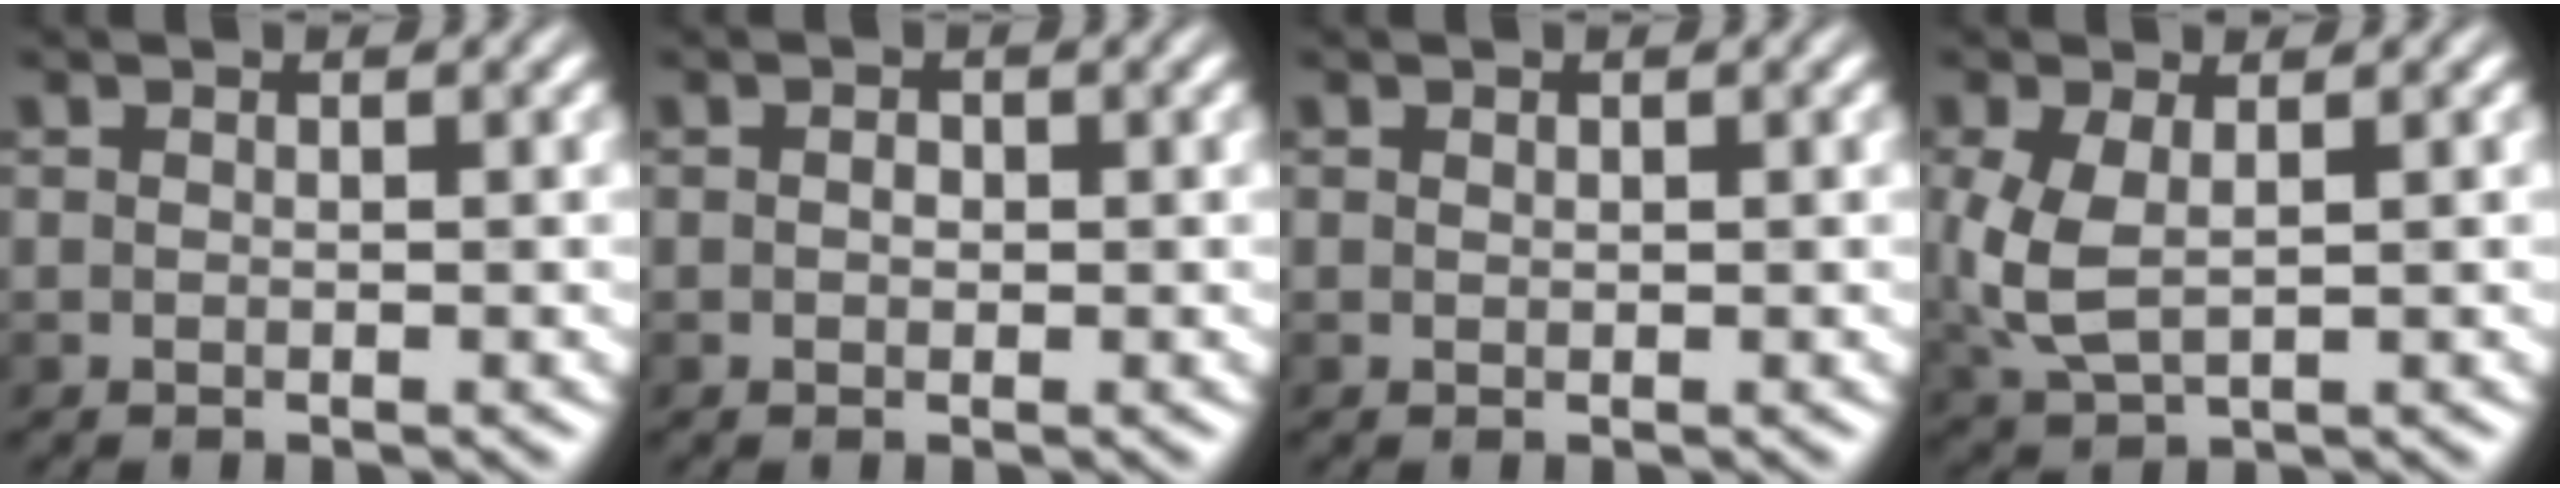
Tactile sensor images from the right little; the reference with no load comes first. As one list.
[{"total": 1.7, "force": [0.6, 1.3, 0.9], "torque": [-0.004, 0.011, -0.009]}, {"total": 0.0}, {"total": 4.1, "force": [0.4, 2.3, 3.3], "torque": [-0.095, 0.002, 0.016]}]